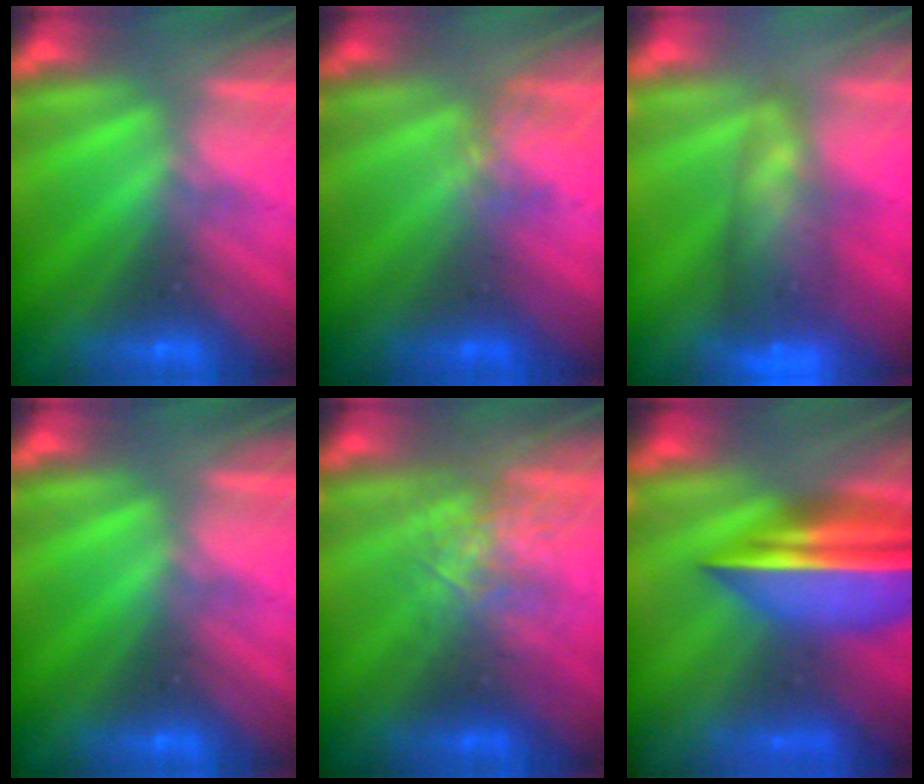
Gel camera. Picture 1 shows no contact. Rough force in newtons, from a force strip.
{"total": 4.3}
{"total": 6.9}
{"total": 0.0}
{"total": 2.6}
{"total": 7.2}